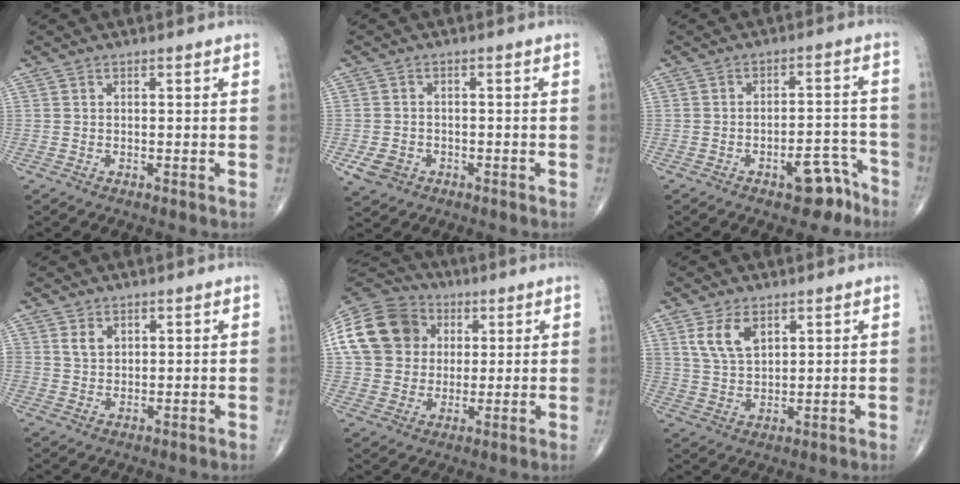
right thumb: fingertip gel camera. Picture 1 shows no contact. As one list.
[{"total": 4.1, "force": [-1.7, 3.3, 1.7], "torque": [-0.031, 0.005, -0.025]}, {"total": 7.3, "force": [-4.9, 3.3, 4.4], "torque": [-0.037, 0.050, -0.063]}, {"total": 2.8, "force": [1.3, 2.1, 1.4], "torque": [-0.015, -0.008, 0.027]}, {"total": 17.7, "force": [4.2, 14.7, 8.8], "torque": [-0.160, 0.021, 0.072]}, {"total": 7.1, "force": [3.4, 4.1, 4.7], "torque": [-0.082, -0.014, 0.074]}]